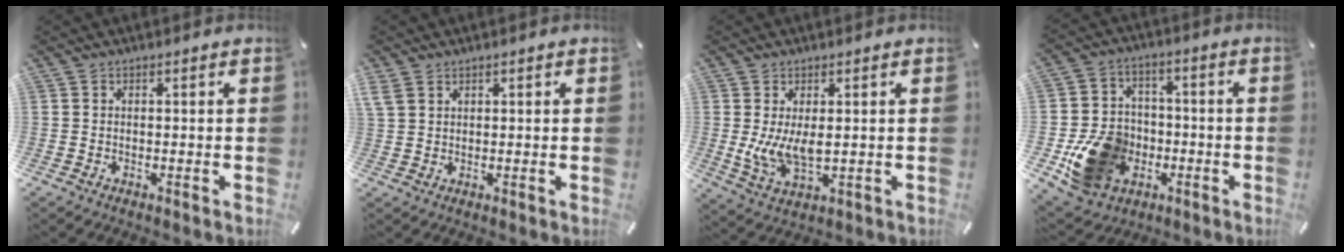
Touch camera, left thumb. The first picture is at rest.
{"total": 2.7, "force": [1.6, 1.9, 1.1], "torque": [-0.024, 0.001, 0.031]}
{"total": 7.8, "force": [0.9, 4.2, 6.5], "torque": [-0.145, -0.012, 0.013]}
{"total": 15.3, "force": [-5.3, 12.2, 7.6], "torque": [-0.151, 0.035, -0.085]}